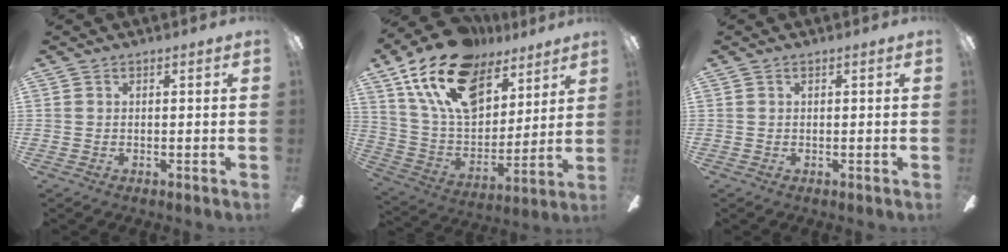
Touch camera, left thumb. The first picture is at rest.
{"total": 22.4, "force": [13.6, 12.6, 12.6], "torque": [-0.237, -0.063, 0.245]}
{"total": 0.0}